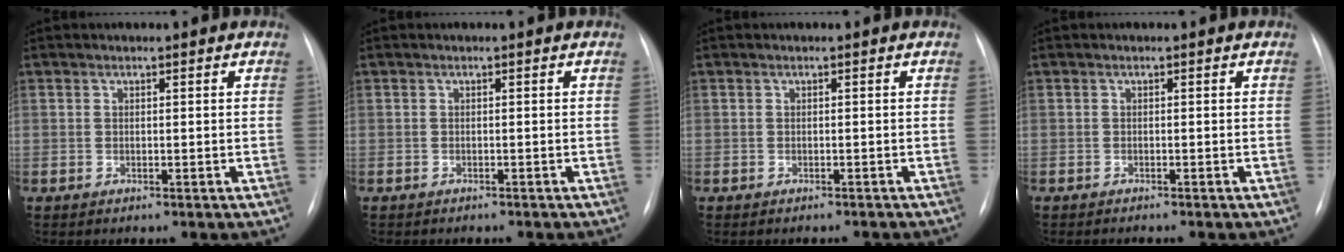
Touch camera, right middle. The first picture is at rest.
{"total": 2.4, "force": [-2.1, 0.7, 1.0], "torque": [-0.019, -0.007, -0.019]}
{"total": 3.0, "force": [-2.9, 0.7, 0.7], "torque": [-0.007, -0.001, -0.034]}
{"total": 0.9, "force": [-0.8, -0.1, 0.3], "torque": [-0.005, -0.001, -0.012]}